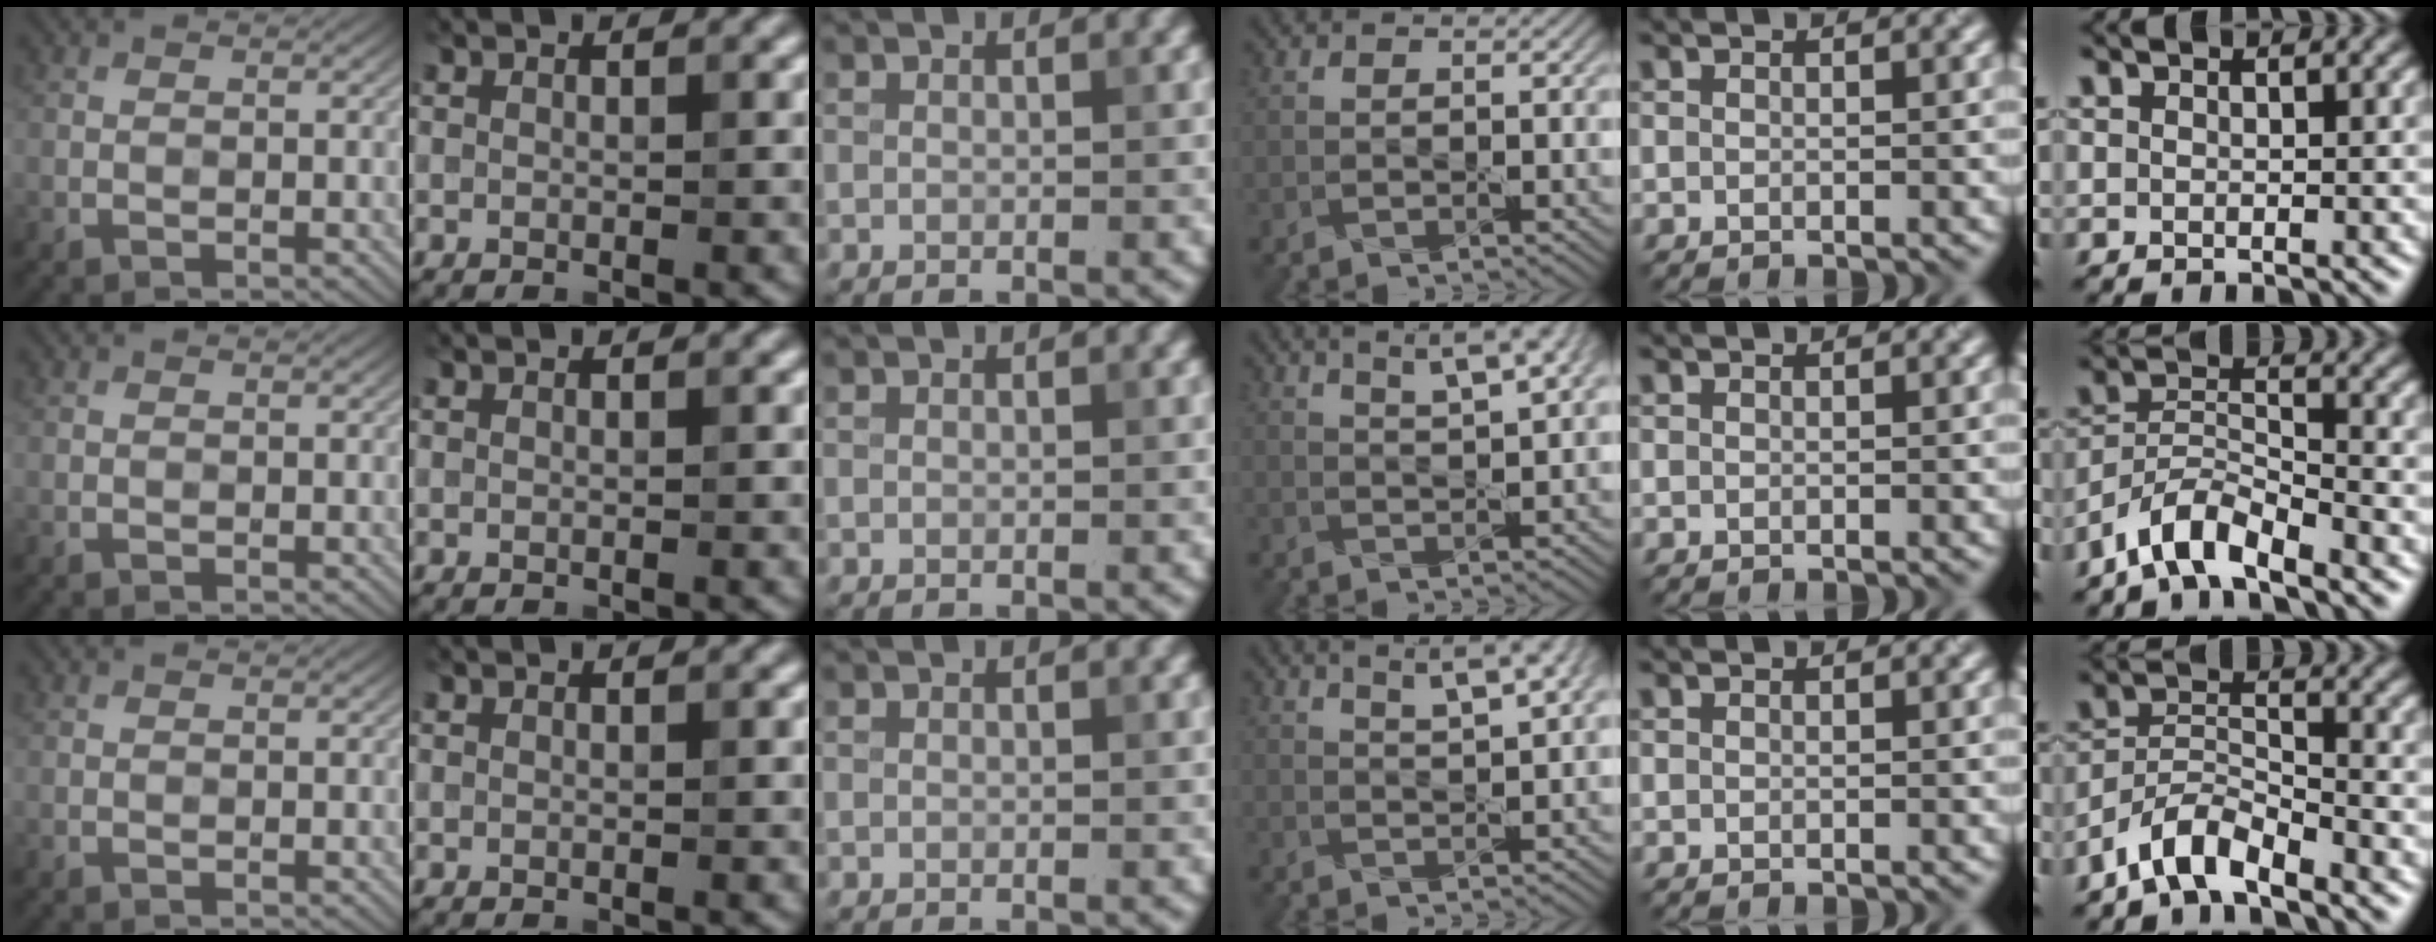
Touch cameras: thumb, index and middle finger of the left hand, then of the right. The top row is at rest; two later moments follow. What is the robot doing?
{"motion": "pour", "object": "sugar"}